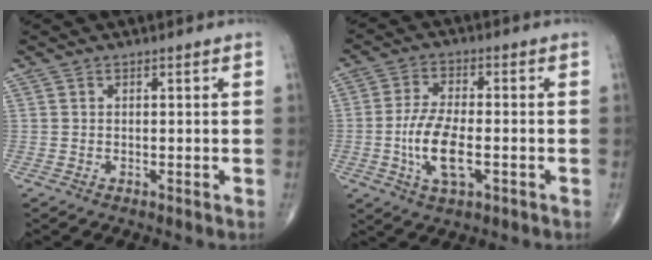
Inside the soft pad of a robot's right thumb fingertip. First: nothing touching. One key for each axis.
{"total": 9.6, "fx": -2.3, "fy": 4.2, "fz": 8.4, "tx": -0.166, "ty": 0.009, "tz": -0.042}